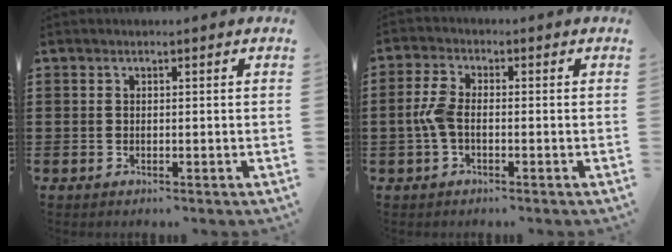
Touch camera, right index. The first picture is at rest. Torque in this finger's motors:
{"motor_torque": [1.14, 0.12, 0.66, 0.18]}